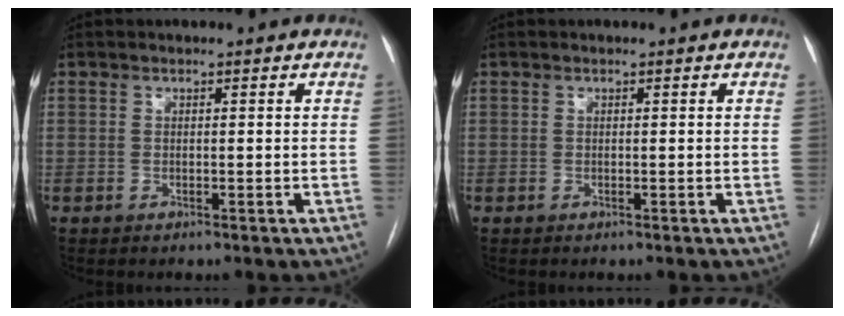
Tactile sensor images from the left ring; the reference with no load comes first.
{"total": 0.0}